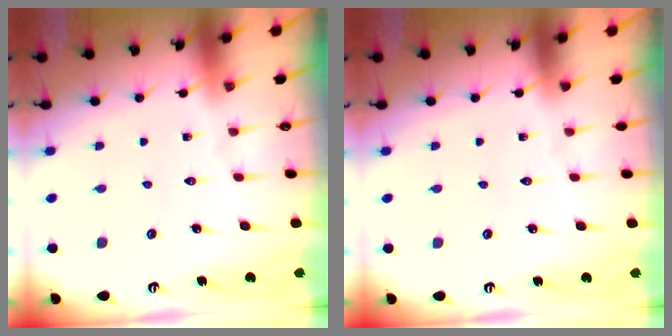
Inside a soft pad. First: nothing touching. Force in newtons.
{"total": 0.0}